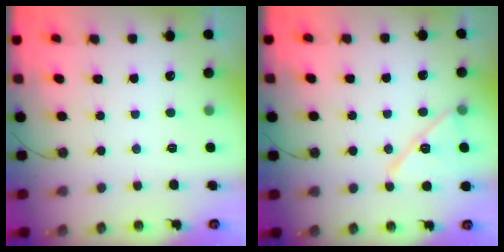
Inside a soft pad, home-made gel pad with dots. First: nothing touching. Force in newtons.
{"total": 12.5, "press": 12.5, "slide": 1.2}